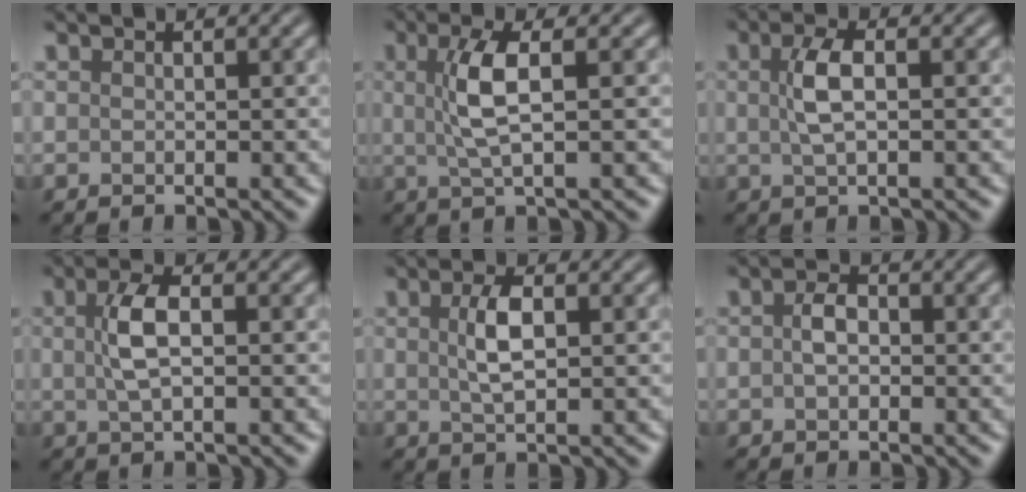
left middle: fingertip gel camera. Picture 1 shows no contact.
{"total": 3.8, "force": [0.6, 0.8, 3.6], "torque": [-0.082, 0.005, 0.013]}
{"total": 3.0, "force": [0.4, 1.1, 2.7], "torque": [-0.064, 0.006, 0.007]}
{"total": 3.3, "force": [0.4, 1.2, 3.1], "torque": [-0.070, 0.006, 0.006]}
{"total": 3.0, "force": [0.5, 1.1, 2.7], "torque": [-0.062, 0.004, 0.012]}
{"total": 2.0, "force": [-0.1, 1.3, 1.5], "torque": [-0.034, 0.005, -0.006]}